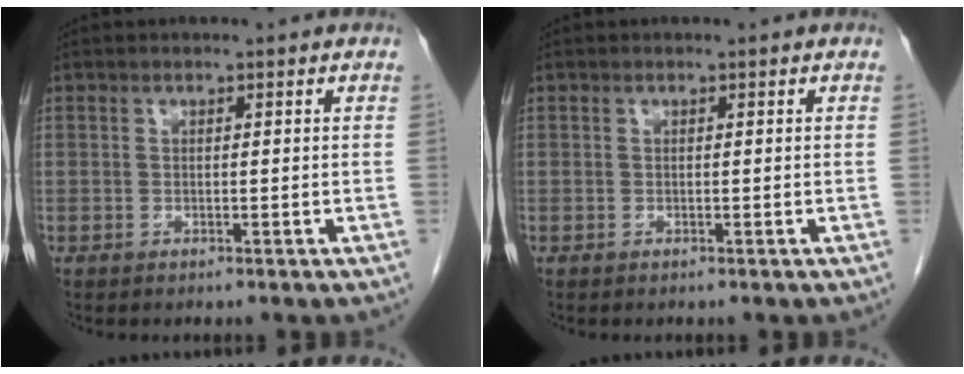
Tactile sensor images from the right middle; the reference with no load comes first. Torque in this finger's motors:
{"motor_torque": [0.07, -0.25, 0.03, 0.00]}